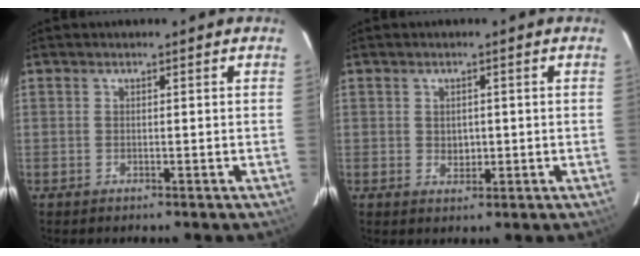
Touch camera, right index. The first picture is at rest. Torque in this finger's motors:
{"motor_torque": [-0.02, 0.01, -0.01, 0.00]}